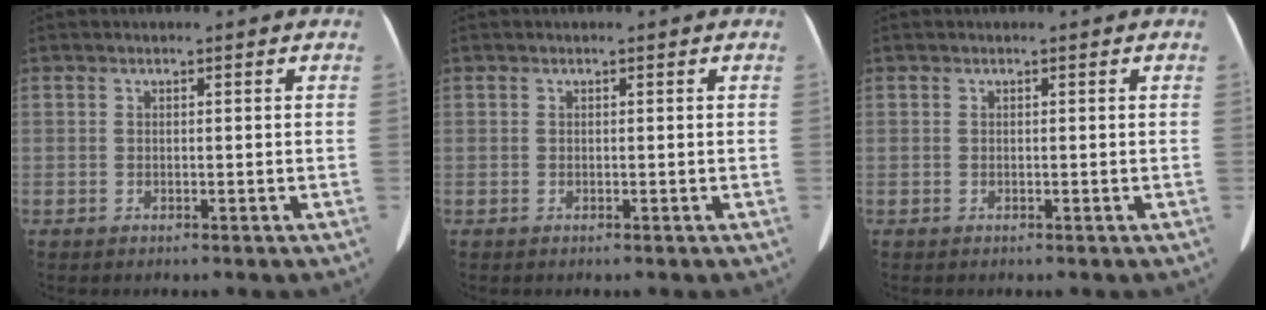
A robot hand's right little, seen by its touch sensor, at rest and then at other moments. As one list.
[{"total": 0.0}, {"total": 0.0}]